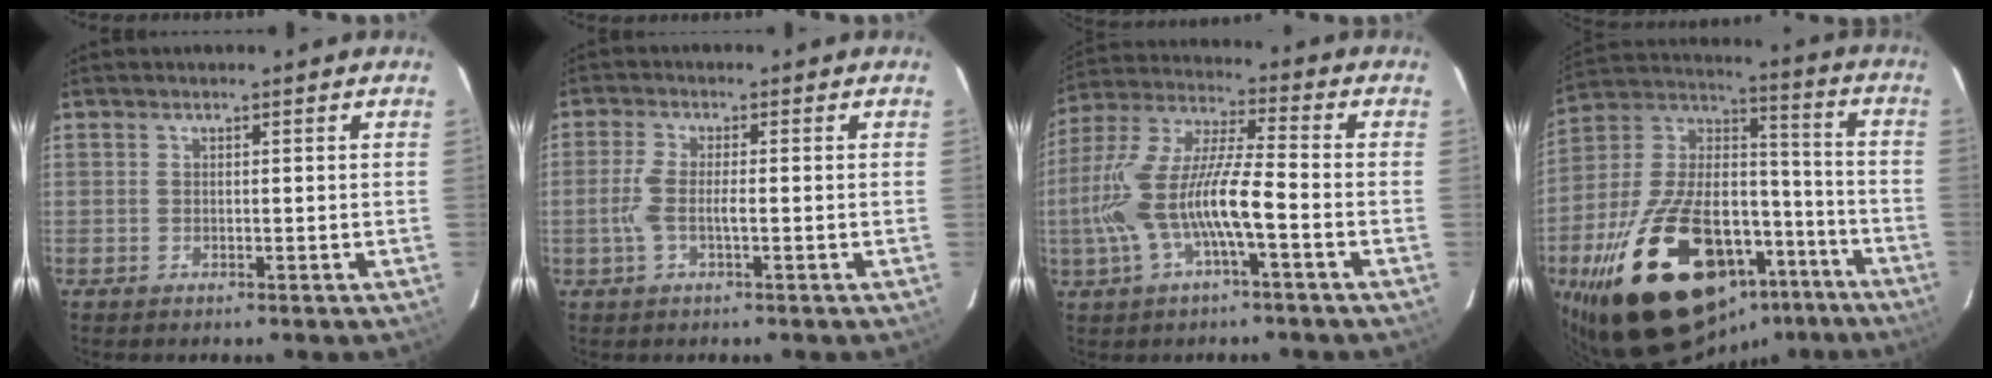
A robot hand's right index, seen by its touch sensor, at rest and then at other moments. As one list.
[{"total": 4.4, "force": [-1.0, 0.9, 4.2], "torque": [-0.092, 0.001, -0.019]}, {"total": 14.6, "force": [-4.2, 2.6, 13.7], "torque": [-0.280, -0.001, -0.077]}, {"total": 33.3, "force": [-18.7, 17.6, 21.1], "torque": [-0.394, 0.028, -0.270]}]